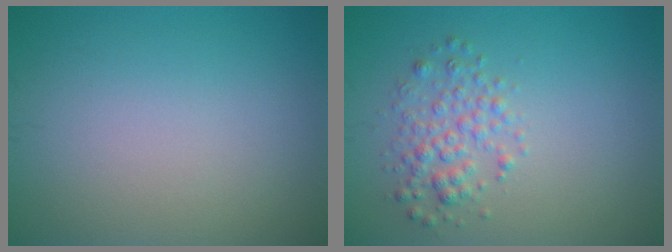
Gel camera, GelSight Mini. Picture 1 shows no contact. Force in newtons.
{"total": 2.6, "press": 2.6, "slide": 0.0}